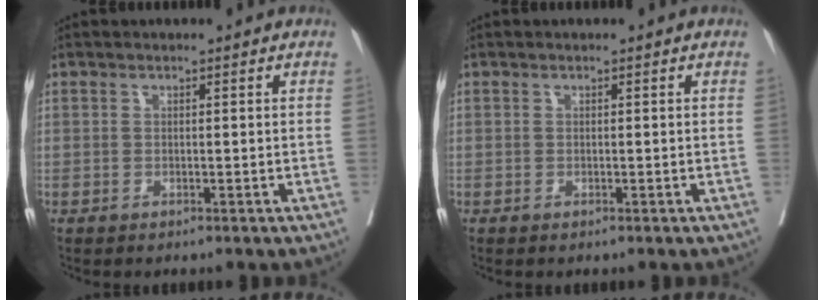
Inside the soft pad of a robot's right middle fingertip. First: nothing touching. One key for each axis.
{"total": 0.0}